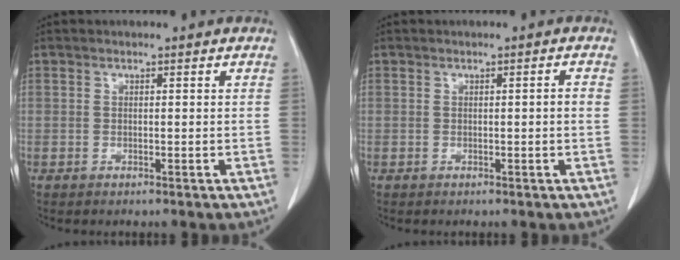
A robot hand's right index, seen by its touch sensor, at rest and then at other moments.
{"total": 1.1, "force": [-0.1, -0.1, 1.1], "torque": [-0.017, 0.001, 0.000]}